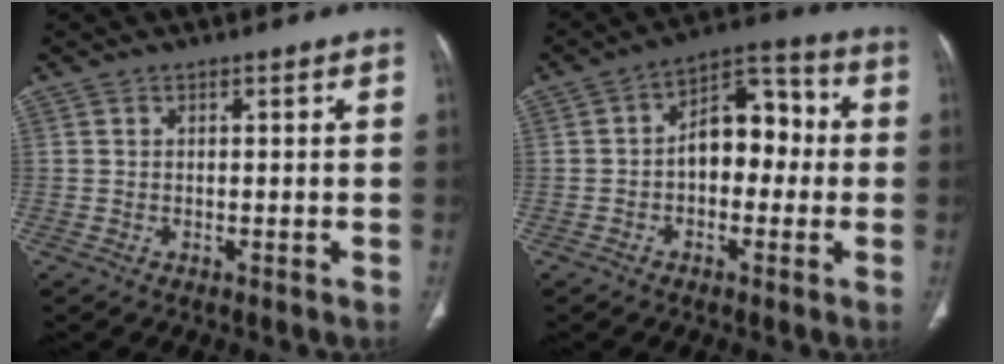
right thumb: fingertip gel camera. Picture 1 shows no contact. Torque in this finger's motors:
{"motor_torque": [1.39, 1.54, 0.94, -0.29, 0.05]}